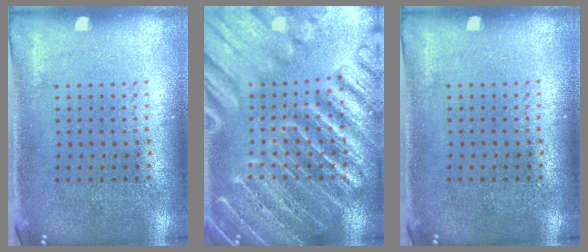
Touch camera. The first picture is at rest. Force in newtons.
{"total": 6.2, "press": 6.1, "slide": 0.9}
{"total": 0.0}